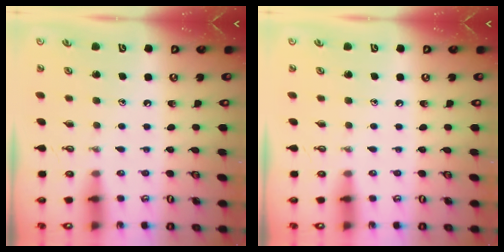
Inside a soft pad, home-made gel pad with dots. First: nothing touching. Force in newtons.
{"total": 0.0}